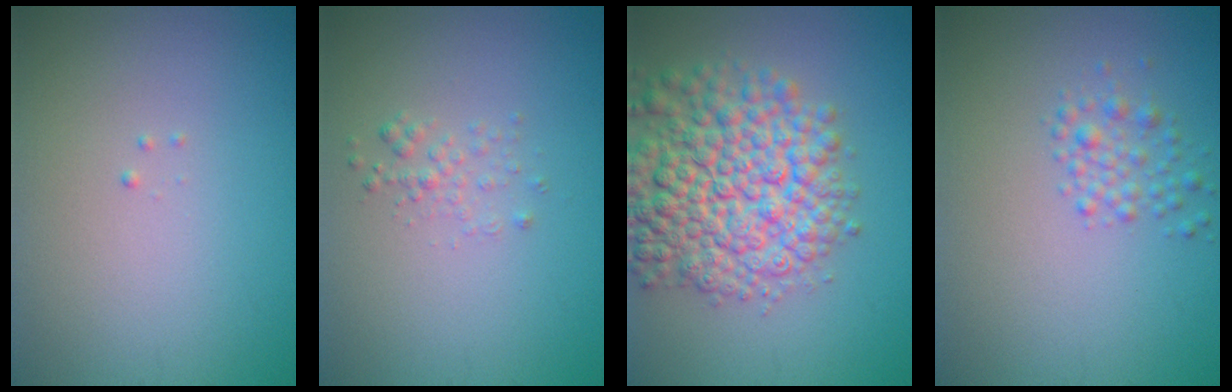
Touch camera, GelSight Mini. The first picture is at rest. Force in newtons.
{"total": 1.1, "press": 1.1, "slide": 0.1}
{"total": 9.5, "press": 9.5, "slide": 0.4}
{"total": 1.8, "press": 1.8, "slide": 0.1}